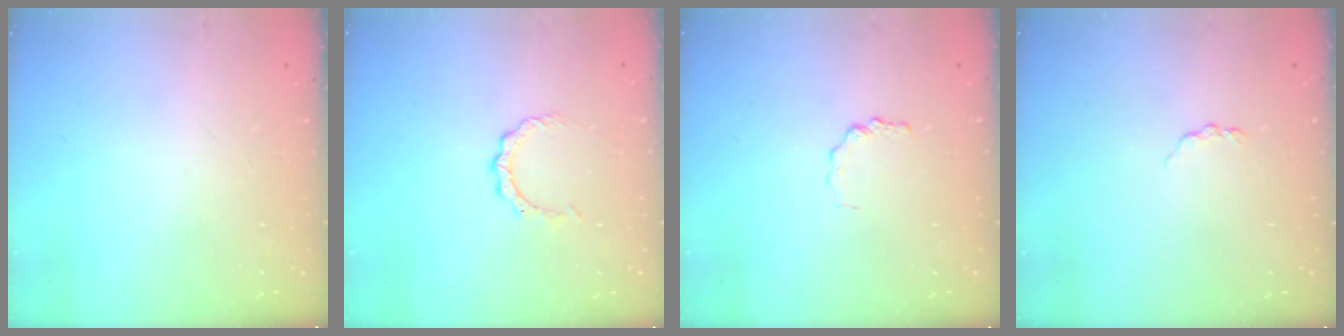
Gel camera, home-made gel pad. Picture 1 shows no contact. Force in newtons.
{"total": 3.0, "press": 3.0, "slide": 0.2}
{"total": 1.4, "press": 1.4, "slide": 0.2}
{"total": 2.9, "press": 2.8, "slide": 0.4}